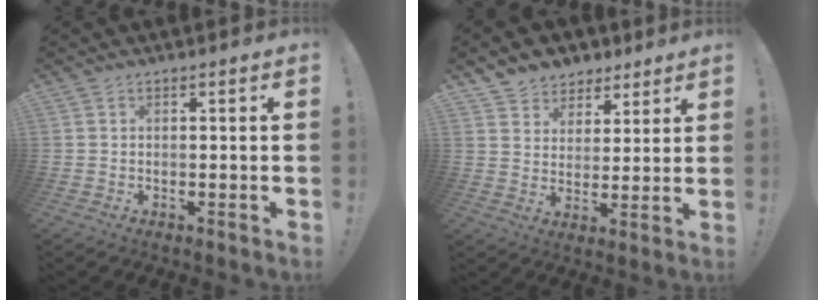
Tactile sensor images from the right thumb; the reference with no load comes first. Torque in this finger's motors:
{"motor_torque": [0.01, 0.13, 0.70, 0.67, 0.00]}